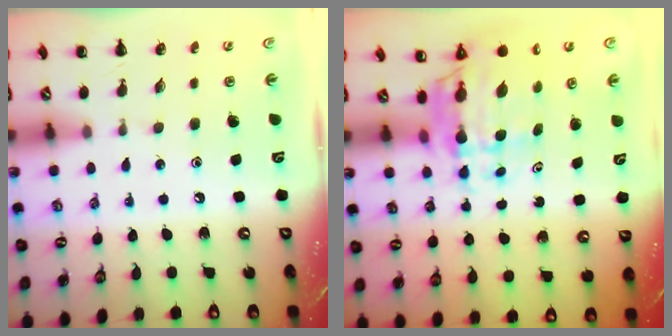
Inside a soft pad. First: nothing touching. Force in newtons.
{"total": 7.8, "press": 7.3, "slide": 2.7}